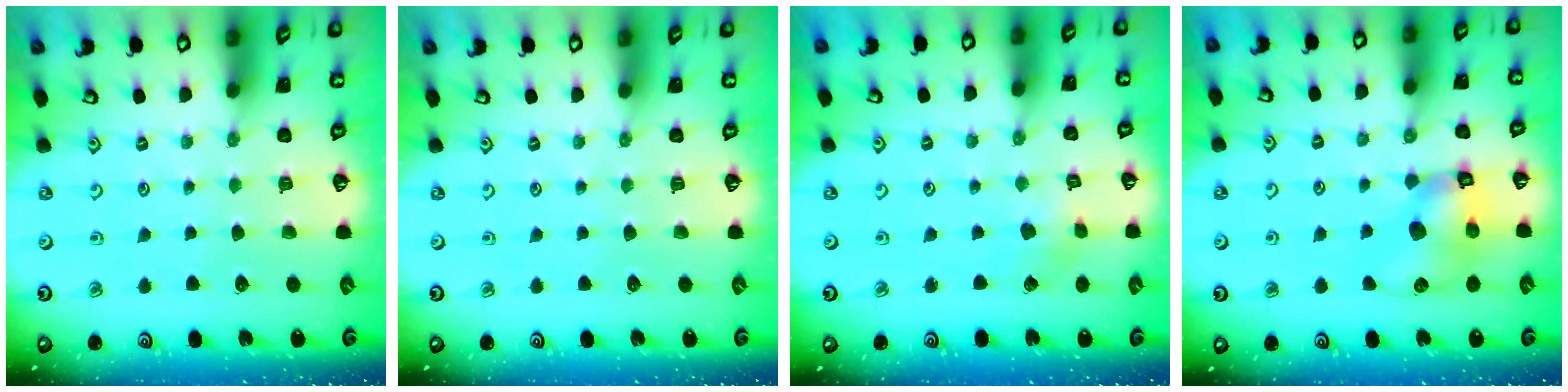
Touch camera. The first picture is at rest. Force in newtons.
{"total": 0.0}
{"total": 3.2, "press": 3.2, "slide": 0.2}
{"total": 10.8, "press": 10.7, "slide": 1.5}